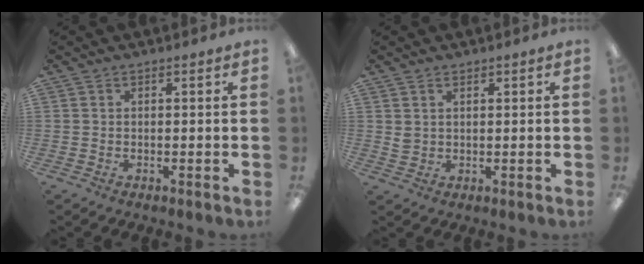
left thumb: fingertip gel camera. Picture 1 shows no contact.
{"total": 2.0, "force": [1.2, 1.5, 0.7], "torque": [-0.016, 0.002, 0.023]}